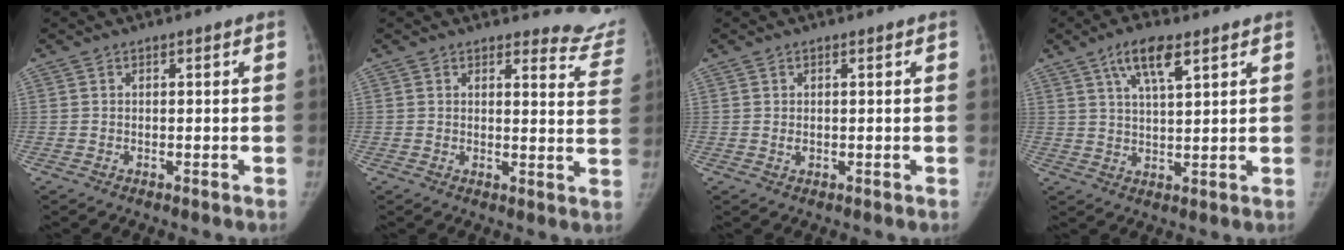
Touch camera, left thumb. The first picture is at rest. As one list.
[{"total": 10.6, "force": [10.3, 2.4, -0.4], "torque": [0.056, -0.110, 0.078]}, {"total": 0.8, "force": [0.0, 0.6, 0.5], "torque": [-0.007, -0.003, 0.005]}, {"total": 7.7, "force": [4.4, 2.4, 5.9], "torque": [-0.102, -0.014, 0.080]}]